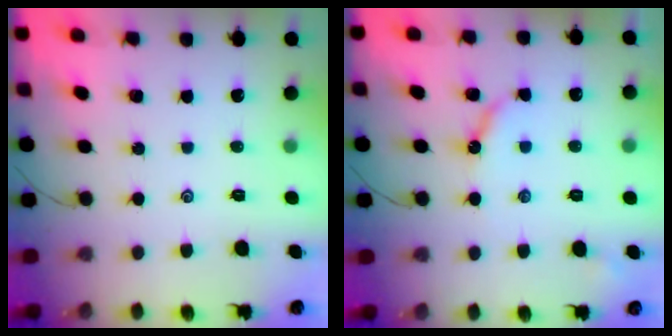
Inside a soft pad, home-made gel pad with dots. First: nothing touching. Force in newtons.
{"total": 5.8, "press": 5.8, "slide": 0.6}